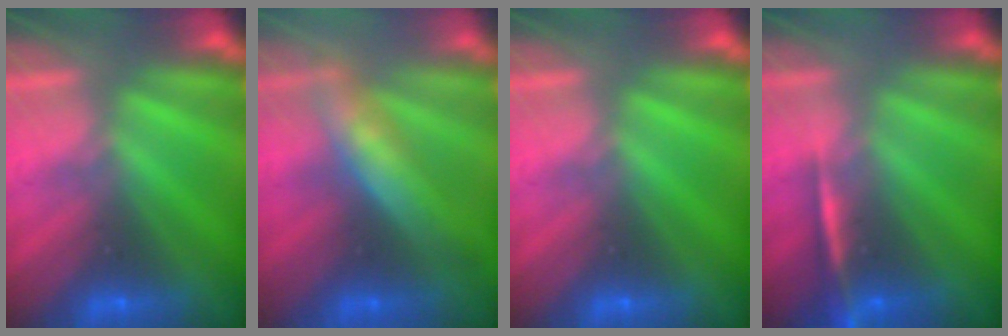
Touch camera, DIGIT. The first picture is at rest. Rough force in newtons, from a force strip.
{"total": 4.6}
{"total": 0.0}
{"total": 2.3}